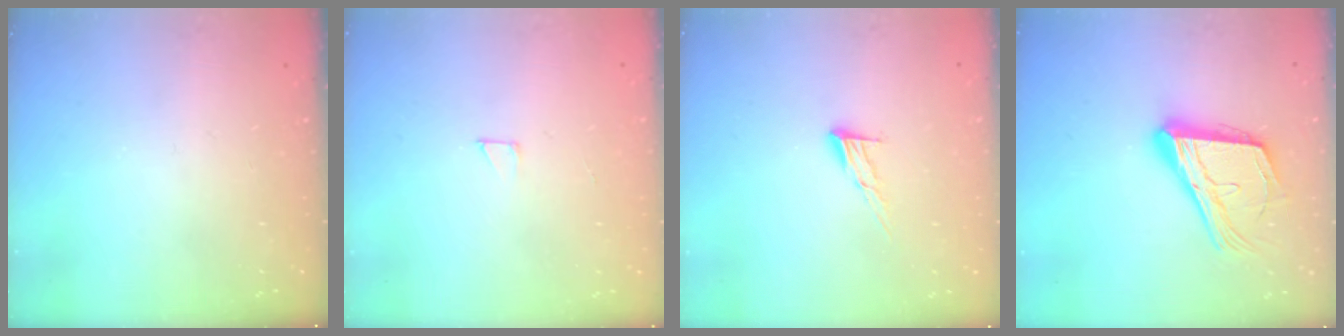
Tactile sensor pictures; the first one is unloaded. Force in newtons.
{"total": 2.0, "press": 2.0, "slide": 0.0}
{"total": 7.2, "press": 7.2, "slide": 0.4}
{"total": 19.0, "press": 18.8, "slide": 3.0}